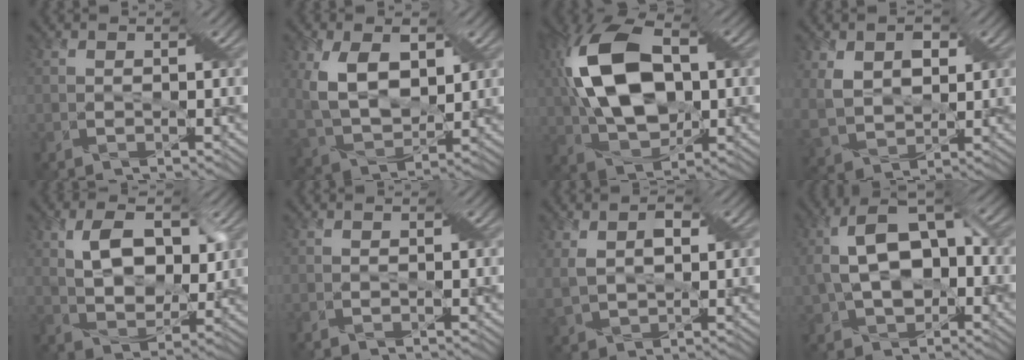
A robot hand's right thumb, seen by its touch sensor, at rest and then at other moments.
{"total": 9.3, "force": [3.2, 5.5, 6.8], "torque": [-0.167, -0.003, 0.060]}
{"total": 15.5, "force": [1.9, 9.1, 12.4], "torque": [-0.267, 0.015, 0.031]}
{"total": 6.3, "force": [2.7, 4.1, 4.0], "torque": [-0.108, 0.000, 0.054]}
{"total": 8.1, "force": [2.9, 4.4, 6.2], "torque": [-0.127, 0.001, 0.053]}
{"total": 0.0}
{"total": 4.7, "force": [1.7, 2.7, 3.4], "torque": [-0.083, 0.001, 0.037]}
{"total": 10.7, "force": [-0.2, 6.1, 8.7], "torque": [-0.189, 0.013, -0.001]}